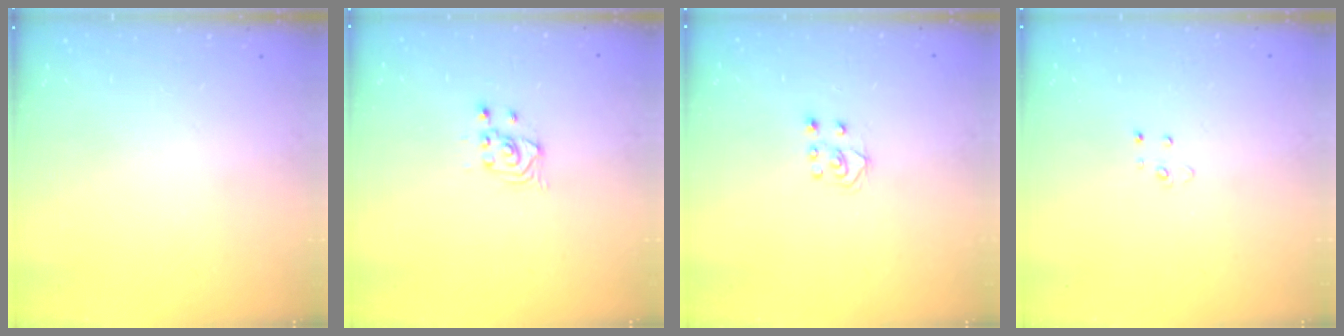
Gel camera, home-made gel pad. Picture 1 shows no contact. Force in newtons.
{"total": 2.6, "press": 2.6, "slide": 0.1}
{"total": 4.2, "press": 4.2, "slide": 0.3}
{"total": 2.6, "press": 2.6, "slide": 0.2}